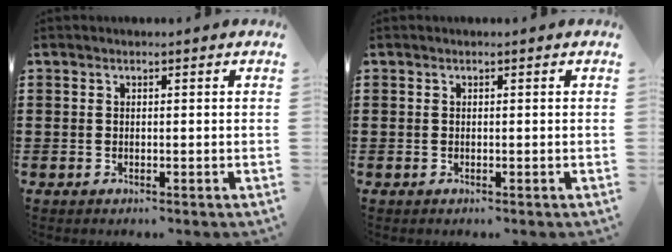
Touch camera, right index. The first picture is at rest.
{"total": 0.0}